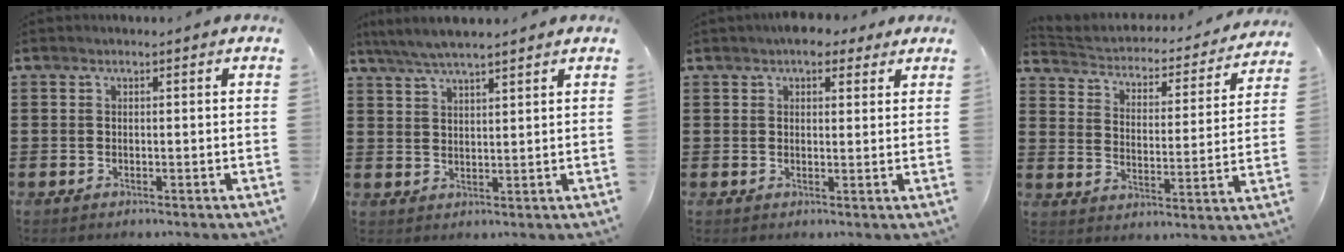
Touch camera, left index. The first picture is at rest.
{"total": 4.3, "force": [3.8, 0.2, 2.1], "torque": [-0.051, -0.008, 0.068]}
{"total": 4.0, "force": [3.1, 1.9, 1.7], "torque": [-0.026, 0.001, 0.054]}
{"total": 2.2, "force": [2.1, 0.6, 0.3], "torque": [-0.026, -0.026, 0.024]}